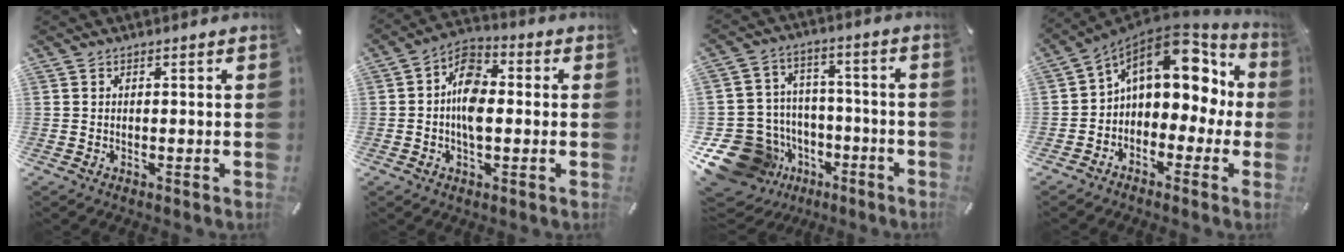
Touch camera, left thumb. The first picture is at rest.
{"total": 9.0, "force": [-0.9, 5.7, 6.9], "torque": [-0.125, 0.009, -0.018]}
{"total": 16.9, "force": [-7.9, 13.7, 6.0], "torque": [-0.108, 0.048, -0.107]}
{"total": 15.1, "force": [4.9, 10.2, 10.0], "torque": [-0.158, -0.021, 0.082]}